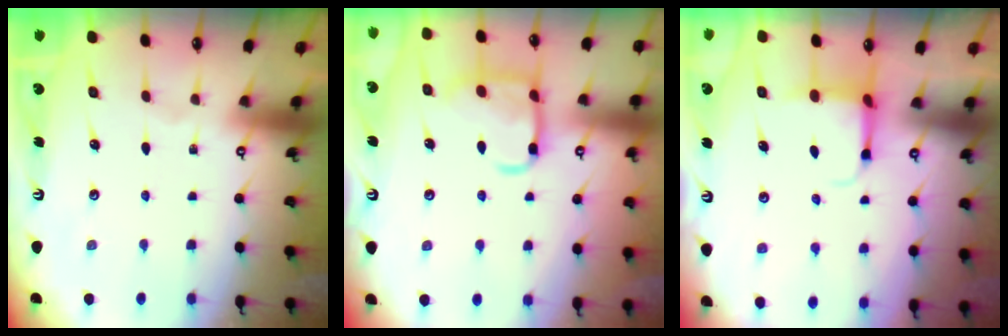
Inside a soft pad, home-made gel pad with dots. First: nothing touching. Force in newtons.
{"total": 12.7, "press": 12.7, "slide": 1.1}
{"total": 3.8, "press": 3.6, "slide": 1.3}